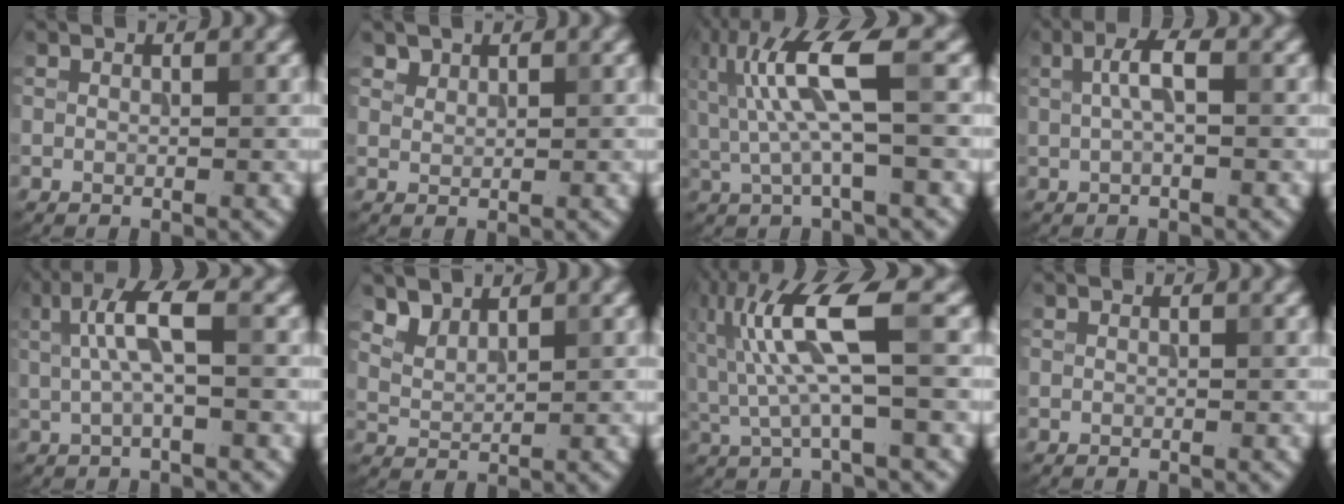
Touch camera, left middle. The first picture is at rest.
{"total": 1.1, "force": [1.0, 0.5, 0.1], "torque": [-0.003, -0.002, 0.025]}
{"total": 6.7, "force": [1.3, 1.1, 6.5], "torque": [-0.140, 0.002, 0.028]}
{"total": 2.5, "force": [0.3, 0.6, 2.4], "torque": [-0.045, 0.008, 0.004]}
{"total": 4.1, "force": [0.7, 0.9, 3.9], "torque": [-0.075, 0.006, 0.011]}
{"total": 2.4, "force": [2.1, 1.0, 0.8], "torque": [-0.024, -0.004, 0.054]}
{"total": 7.4, "force": [1.1, 1.3, 7.2], "torque": [-0.156, 0.008, 0.023]}
{"total": 0.0}